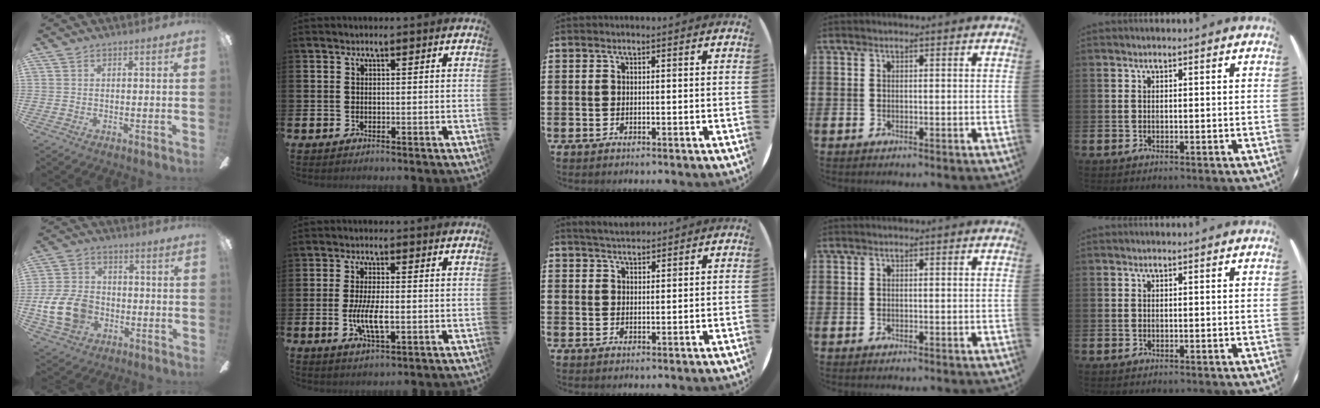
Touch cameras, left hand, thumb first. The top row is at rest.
{"thumb": {"total": 13.2, "force": [-3.4, 9.7, 8.3], "torque": [-0.185, 0.030, -0.056]}, "index": {"total": 5.5, "force": [-0.9, 2.0, 5.0], "torque": [-0.102, -0.001, -0.019]}, "middle": {"total": 3.0, "force": [2.9, 0.5, 0.4], "torque": [-0.013, -0.003, 0.054]}}